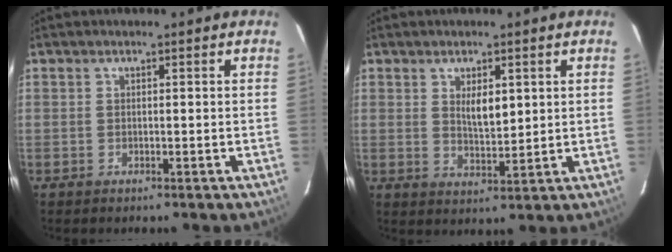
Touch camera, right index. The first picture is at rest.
{"total": 4.8, "force": [1.5, 2.1, 4.0], "torque": [-0.063, -0.002, 0.030]}